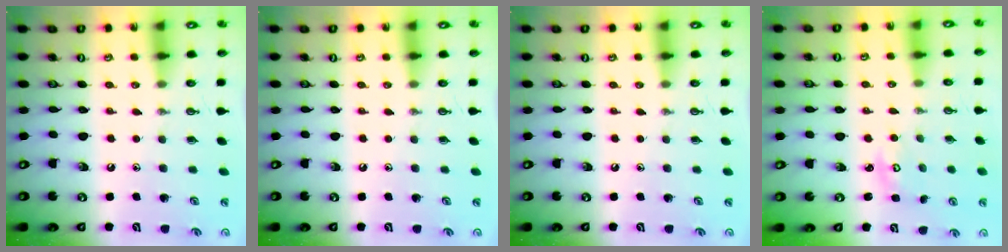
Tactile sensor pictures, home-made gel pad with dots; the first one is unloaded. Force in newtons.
{"total": 0.0}
{"total": 0.0}
{"total": 3.6, "press": 3.6, "slide": 0.4}